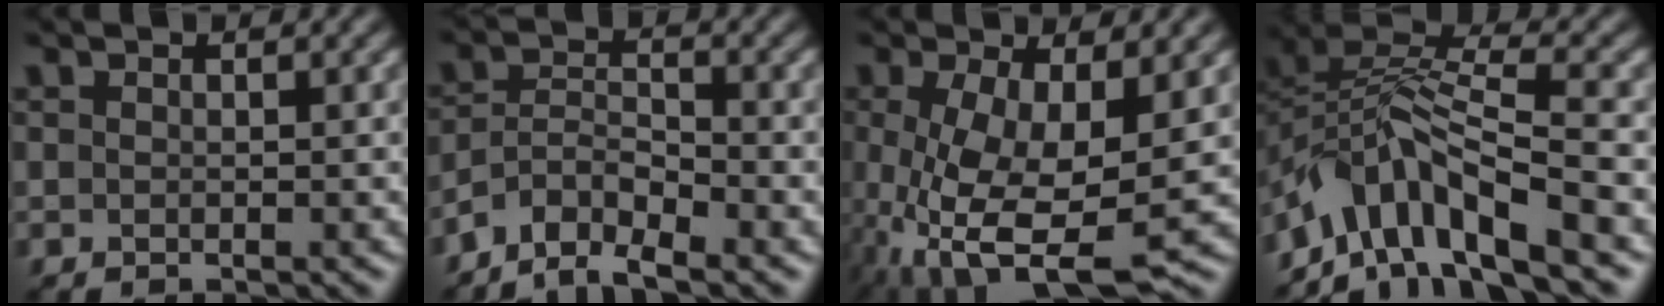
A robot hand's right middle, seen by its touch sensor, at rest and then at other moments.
{"total": 4.1, "force": [-3.3, 1.2, 2.1], "torque": [-0.035, 0.004, -0.067]}
{"total": 8.5, "force": [-1.1, 3.6, 7.6], "torque": [-0.166, -0.019, -0.011]}
{"total": 8.7, "force": [-5.0, 3.3, 6.3], "torque": [-0.104, 0.010, -0.106]}